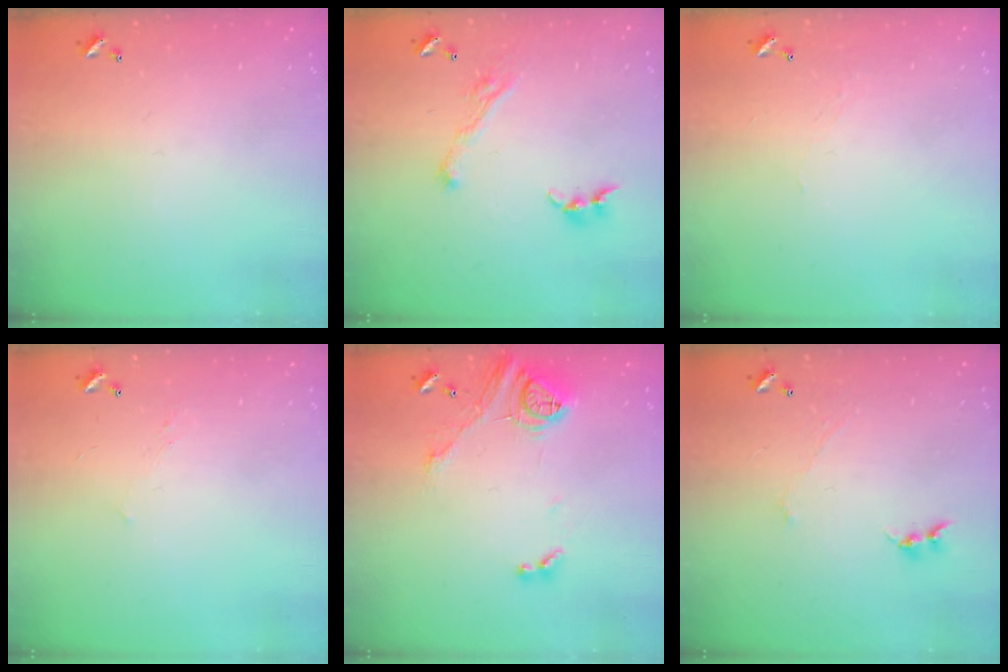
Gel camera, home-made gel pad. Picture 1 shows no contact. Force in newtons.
{"total": 3.6, "press": 3.5, "slide": 0.4}
{"total": 1.7, "press": 1.7, "slide": 0.4}
{"total": 2.9, "press": 2.8, "slide": 0.4}
{"total": 14.9, "press": 14.8, "slide": 1.7}
{"total": 0.0}